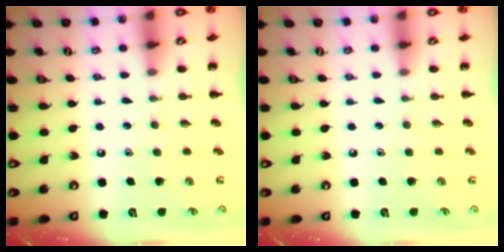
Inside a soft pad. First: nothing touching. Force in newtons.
{"total": 0.0}